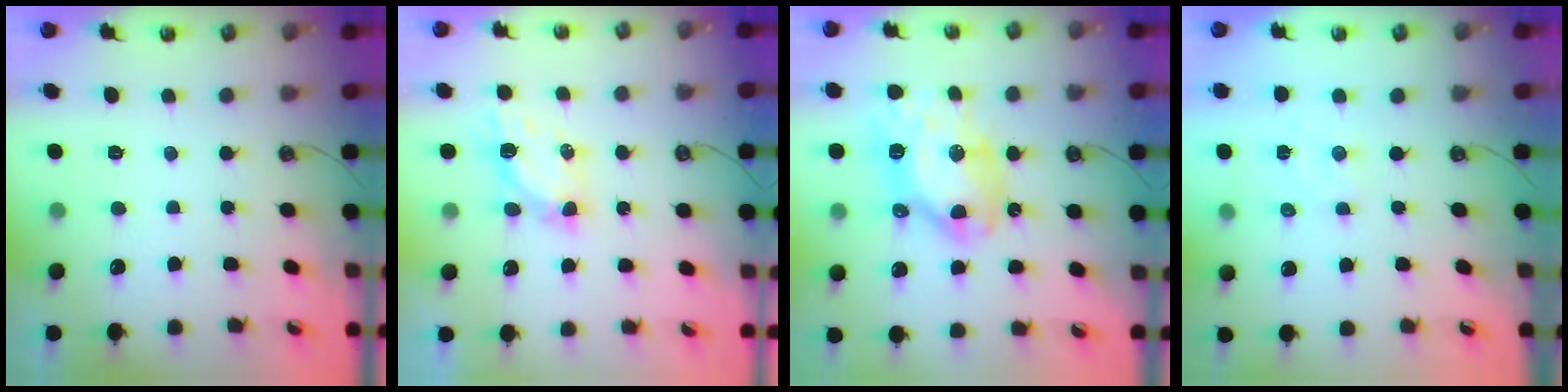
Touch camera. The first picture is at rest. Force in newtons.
{"total": 5.6, "press": 5.6, "slide": 0.1}
{"total": 15.2, "press": 15.1, "slide": 1.4}
{"total": 2.2, "press": 2.2, "slide": 0.4}